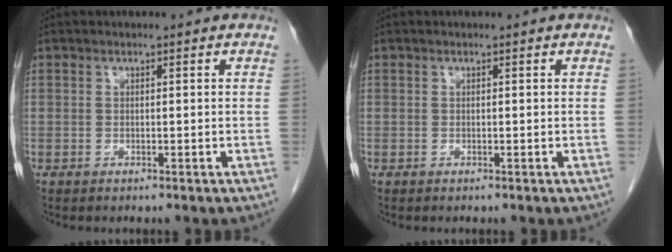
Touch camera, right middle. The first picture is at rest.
{"total": 0.0}